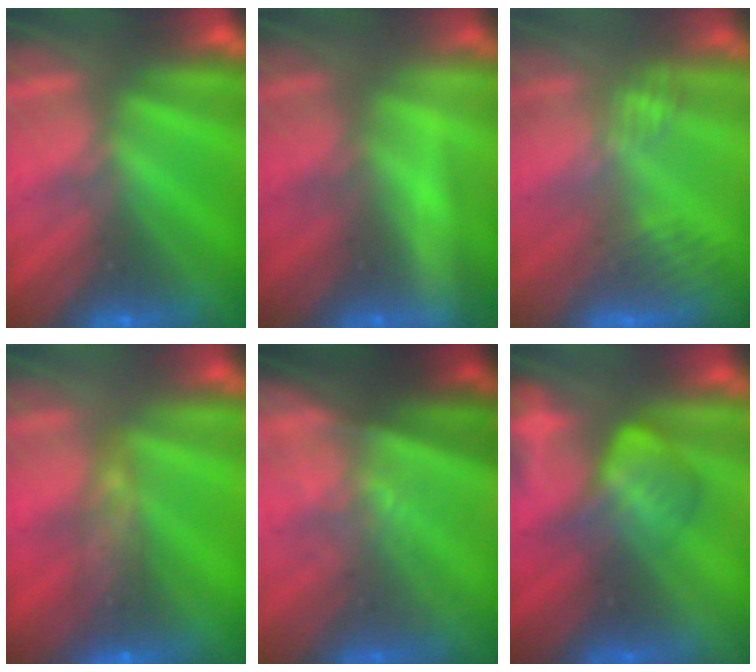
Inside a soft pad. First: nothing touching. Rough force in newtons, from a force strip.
{"total": 2.2}
{"total": 2.9}
{"total": 6.4}
{"total": 1.4}
{"total": 4.9}